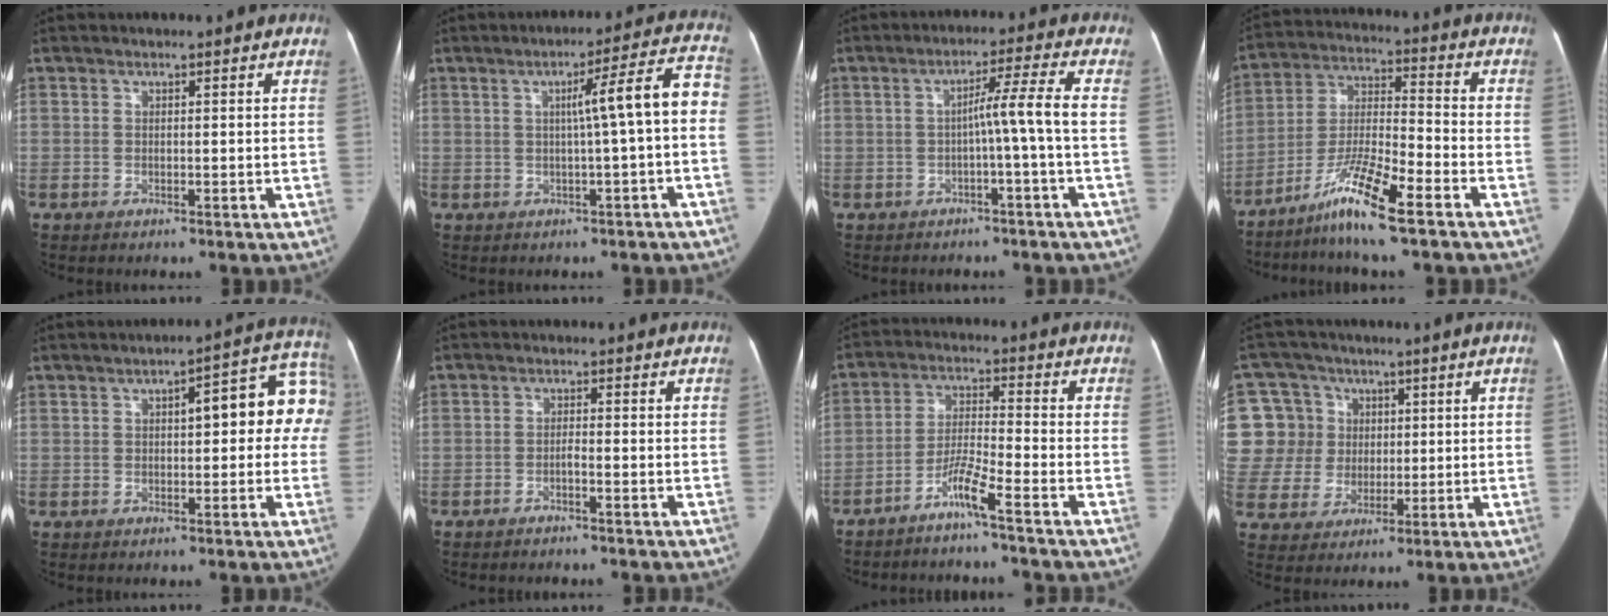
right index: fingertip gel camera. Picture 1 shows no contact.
{"total": 8.5, "force": [-0.2, -0.2, 8.5], "torque": [-0.110, 0.030, -0.006]}
{"total": 5.5, "force": [-1.0, -1.6, 5.2], "torque": [-0.080, 0.021, -0.013]}
{"total": 12.0, "force": [-7.8, 0.3, 9.1], "torque": [-0.184, -0.018, -0.147]}
{"total": 12.0, "force": [2.5, 3.9, 11.1], "torque": [-0.124, 0.051, 0.026]}
{"total": 1.4, "force": [-1.1, 0.0, 0.9], "torque": [-0.016, 0.004, -0.022]}
{"total": 5.4, "force": [-4.2, -0.6, 3.5], "torque": [-0.073, -0.006, -0.087]}
{"total": 14.2, "force": [3.3, 13.3, 3.8], "torque": [-0.121, 0.057, 0.078]}